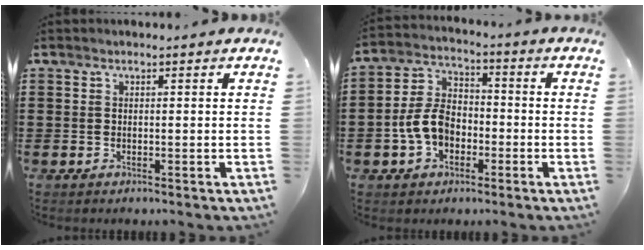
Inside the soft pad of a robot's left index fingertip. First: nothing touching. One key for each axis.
{"total": 7.5, "fx": -2.4, "fy": 5.3, "fz": 4.7, "tx": -0.120, "ty": 0.010, "tz": -0.053}